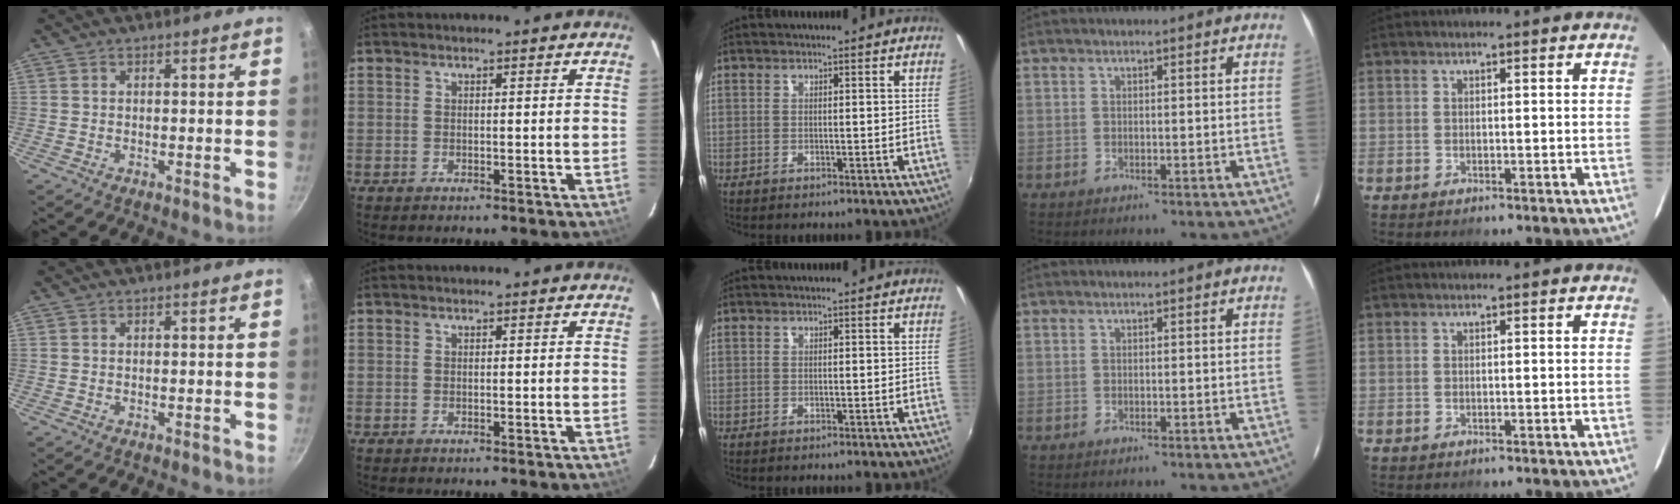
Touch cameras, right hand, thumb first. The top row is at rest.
{}